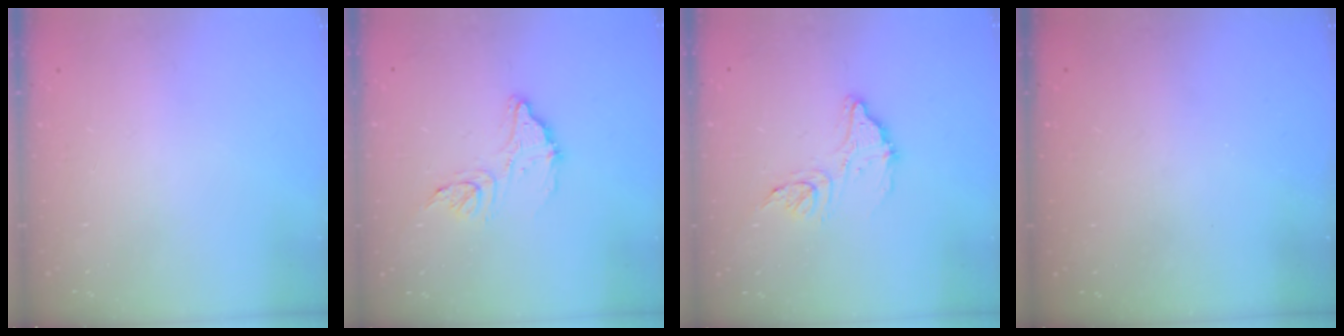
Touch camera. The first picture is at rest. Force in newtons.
{"total": 11.5, "press": 11.5, "slide": 0.8}
{"total": 11.5, "press": 11.5, "slide": 0.8}
{"total": 3.1, "press": 3.1, "slide": 0.1}